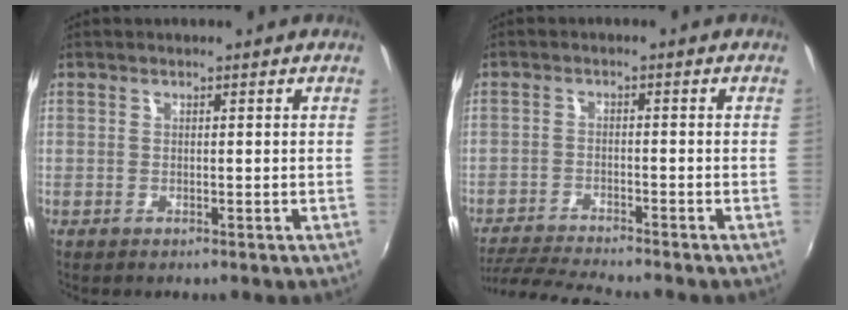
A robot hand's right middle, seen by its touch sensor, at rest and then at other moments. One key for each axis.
{"total": 8.3, "fx": -7.8, "fy": -0.3, "fz": 2.8, "tx": -0.078, "ty": -0.019, "tz": -0.141}